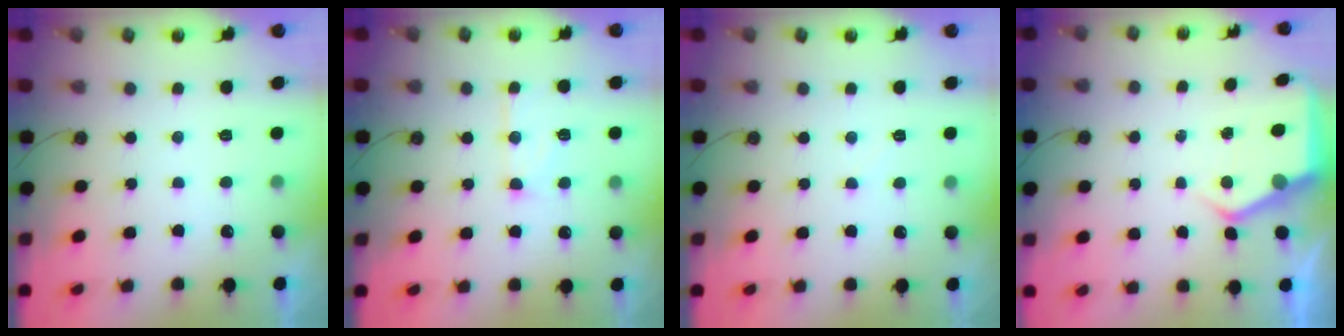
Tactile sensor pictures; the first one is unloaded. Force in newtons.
{"total": 10.0, "press": 10.0, "slide": 0.8}
{"total": 2.5, "press": 2.5, "slide": 0.4}
{"total": 4.6, "press": 4.6, "slide": 0.7}